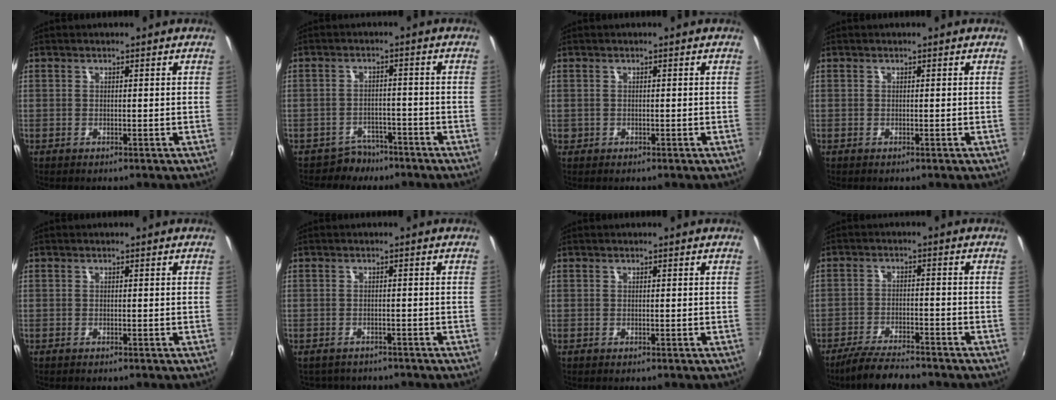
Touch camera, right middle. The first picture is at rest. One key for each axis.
{"total": 4.5, "fx": -3.7, "fy": 2.7, "fz": -0.1, "tx": -0.002, "ty": 0.012, "tz": -0.057}
{"total": 0.8, "fx": -0.3, "fy": 0.8, "fz": 0.1, "tx": -0.002, "ty": -0.004, "tz": -0.003}
{"total": 0.0}
{"total": 0.0}
{"total": 3.8, "fx": -3.4, "fy": 1.6, "fz": 0.4, "tx": -0.017, "ty": -0.012, "tz": -0.052}
{"total": 0.0}
{"total": 8.7, "fx": -7.6, "fy": 1.7, "fz": 3.9, "tx": -0.096, "ty": -0.017, "tz": -0.129}